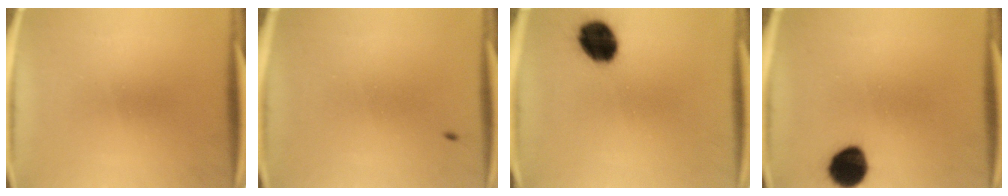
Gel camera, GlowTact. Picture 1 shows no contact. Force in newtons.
{"total": 0.8}
{"total": 11.7}
{"total": 10.1}